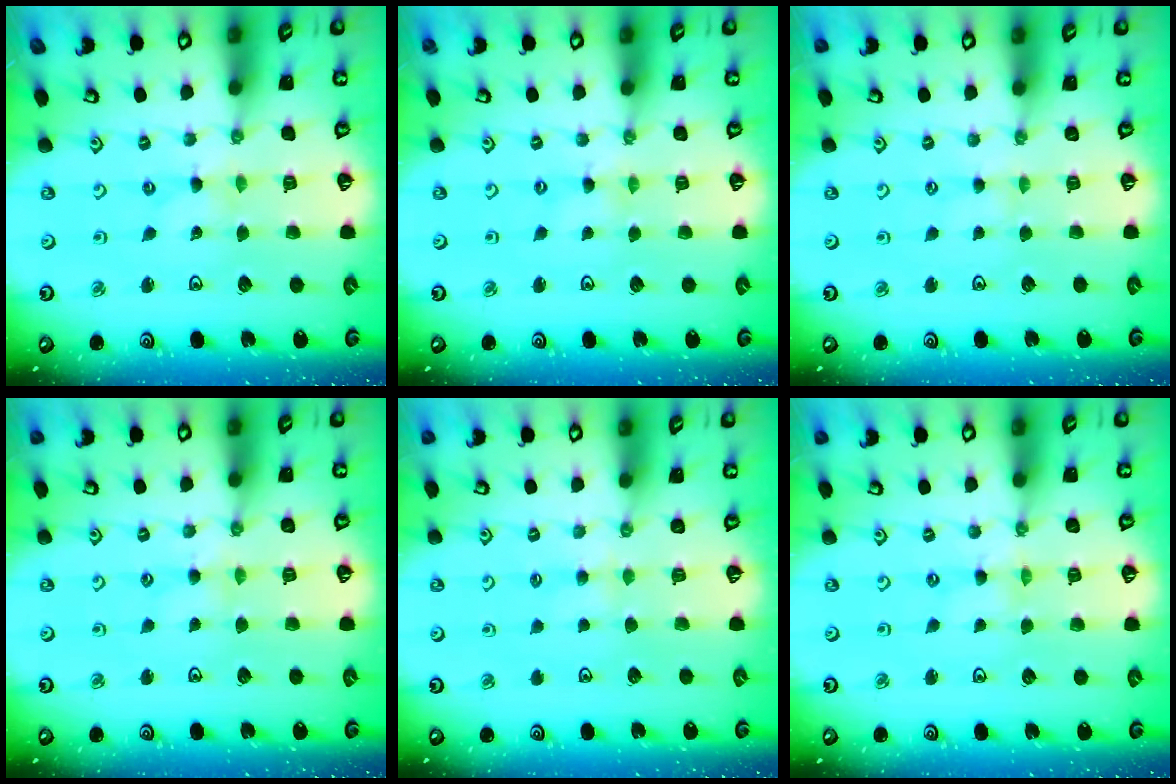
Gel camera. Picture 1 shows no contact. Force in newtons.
{"total": 0.0}
{"total": 1.2, "press": 1.2, "slide": 0.4}
{"total": 2.3, "press": 2.3, "slide": 0.4}
{"total": 2.3, "press": 2.2, "slide": 0.5}
{"total": 0.0}